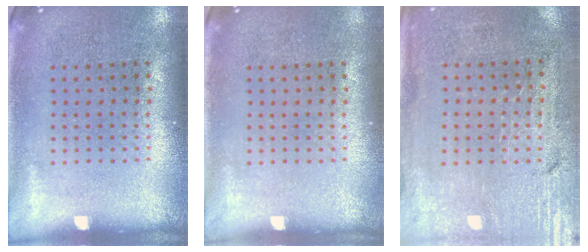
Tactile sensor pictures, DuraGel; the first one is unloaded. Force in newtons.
{"total": 0.0}
{"total": 3.3, "press": 2.9, "slide": 1.5}